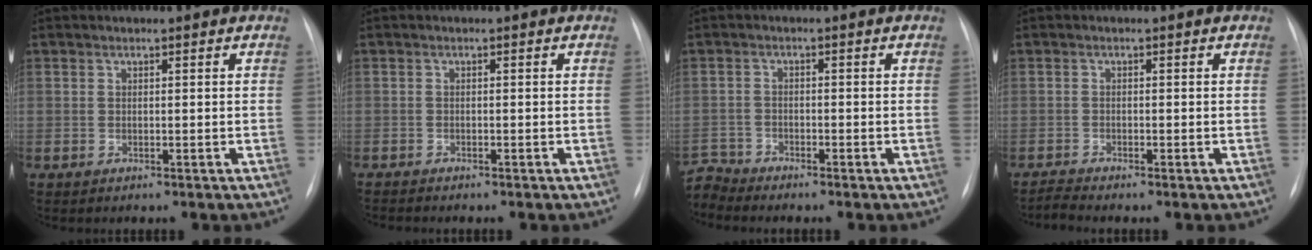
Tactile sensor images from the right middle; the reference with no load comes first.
{"total": 1.4, "force": [-1.4, 0.2, 0.4], "torque": [-0.005, -0.001, -0.019]}
{"total": 3.6, "force": [-3.5, 0.0, -0.8], "torque": [0.017, -0.006, -0.067]}
{"total": 1.3, "force": [-1.3, -0.3, 0.0], "torque": [-0.005, -0.007, -0.026]}